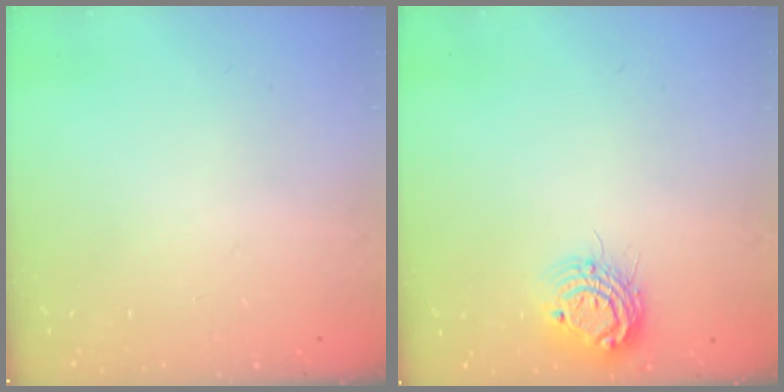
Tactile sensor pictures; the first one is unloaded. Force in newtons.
{"total": 10.3, "press": 10.2, "slide": 0.8}